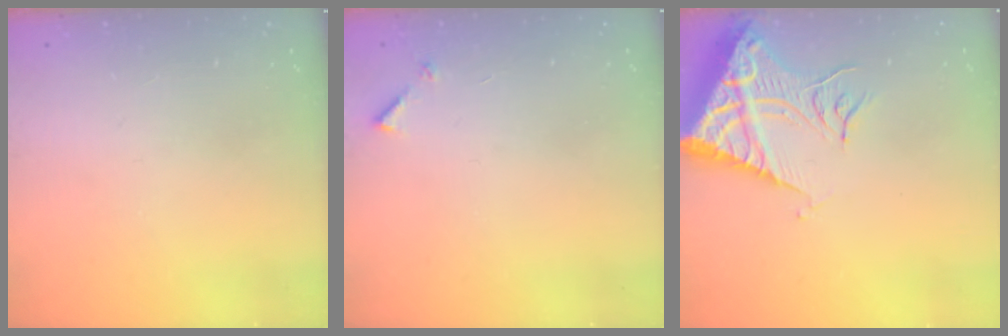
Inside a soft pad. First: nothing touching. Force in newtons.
{"total": 5.0, "press": 4.9, "slide": 0.5}
{"total": 14.5, "press": 14.4, "slide": 1.8}